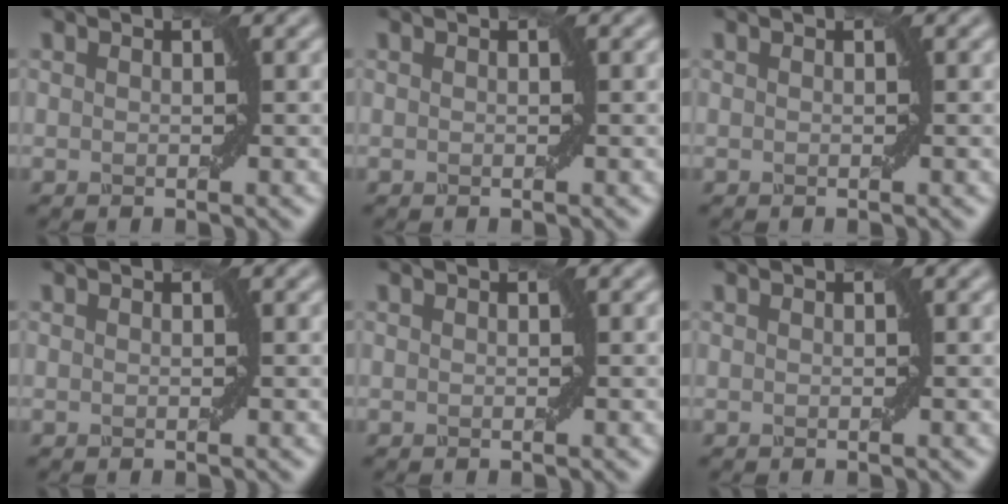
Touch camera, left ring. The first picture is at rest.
{"total": 0.0}
{"total": 0.0}
{"total": 0.0}
{"total": 0.0}
{"total": 0.0}